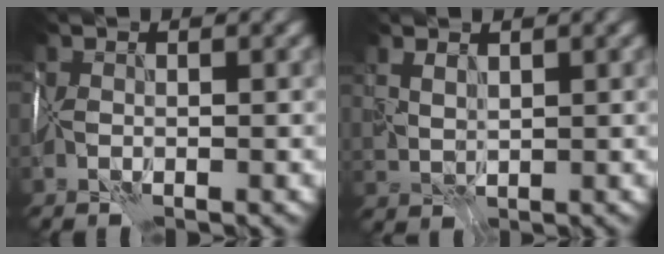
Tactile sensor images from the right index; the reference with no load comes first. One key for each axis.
{"total": 2.4, "fx": 1.7, "fy": 1.2, "fz": 1.2, "tx": -0.024, "ty": 0.003, "tz": 0.044}